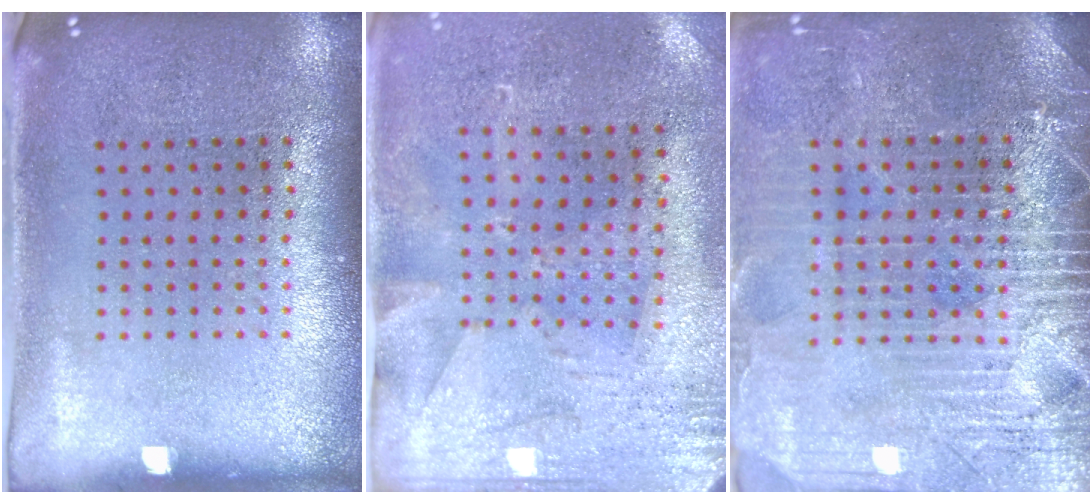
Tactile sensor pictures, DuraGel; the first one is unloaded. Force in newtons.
{"total": 2.8, "press": 2.3, "slide": 1.6}
{"total": 4.0, "press": 3.6, "slide": 1.8}